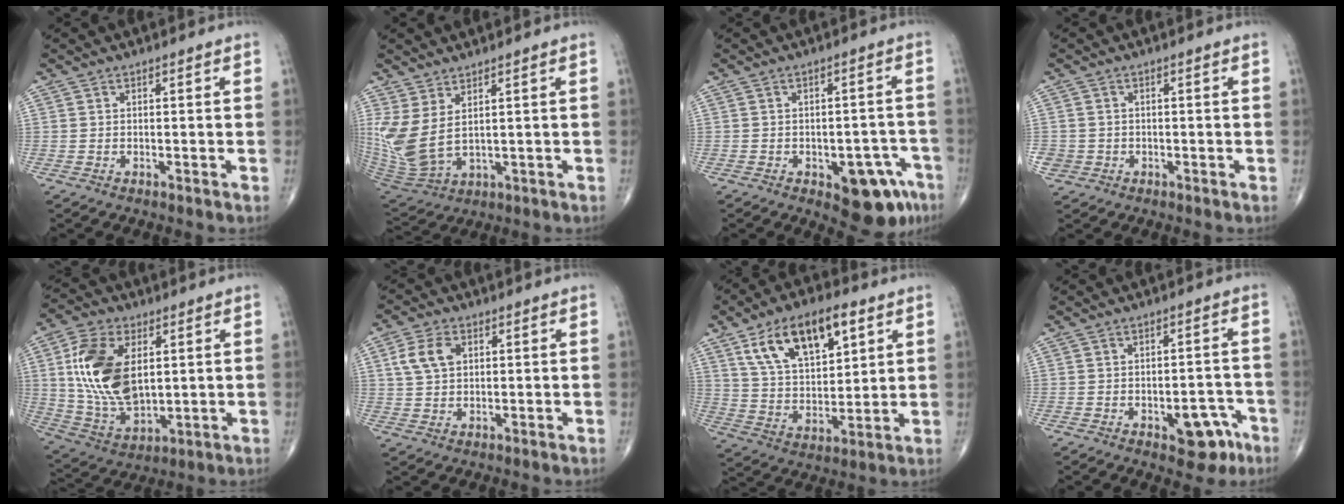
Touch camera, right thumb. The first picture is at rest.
{"total": 11.0, "force": [2.9, 5.2, 9.3], "torque": [-0.217, -0.022, 0.079]}
{"total": 10.3, "force": [-5.1, 5.0, 7.5], "torque": [-0.053, 0.031, -0.057]}
{"total": 2.8, "force": [-0.7, 2.6, 0.6], "torque": [-0.001, 0.005, -0.010]}
{"total": 17.7, "force": [3.5, 10.3, 13.9], "torque": [-0.256, -0.015, 0.073]}
{"total": 6.2, "force": [1.9, 4.2, 4.2], "torque": [-0.076, 0.002, 0.035]}
{"total": 16.7, "force": [8.1, 8.2, 12.1], "torque": [-0.174, -0.022, 0.148]}
{"total": 7.3, "force": [-3.6, 3.9, 5.1], "torque": [-0.033, 0.031, -0.040]}